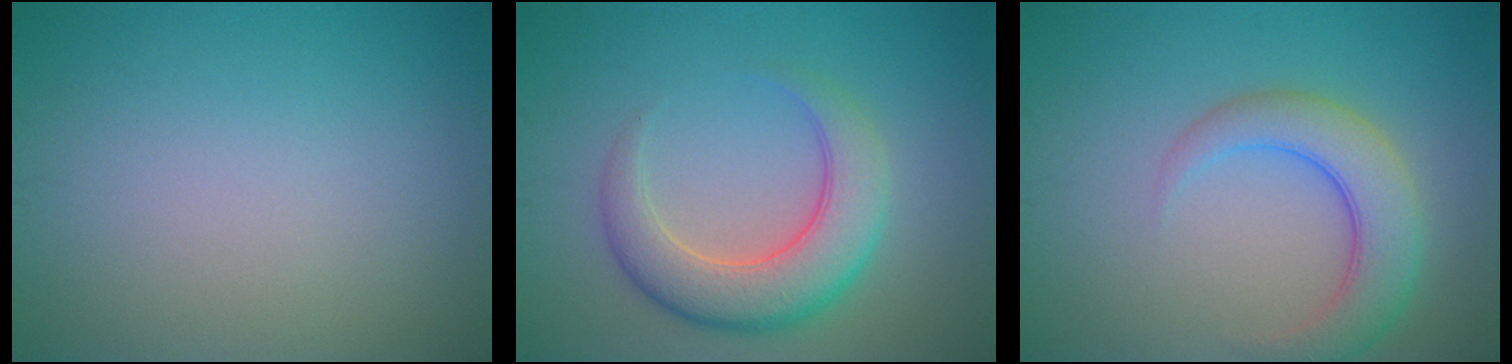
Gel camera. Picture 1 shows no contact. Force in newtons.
{"total": 5.8, "press": 5.8, "slide": 0.5}
{"total": 4.8, "press": 4.8, "slide": 0.4}